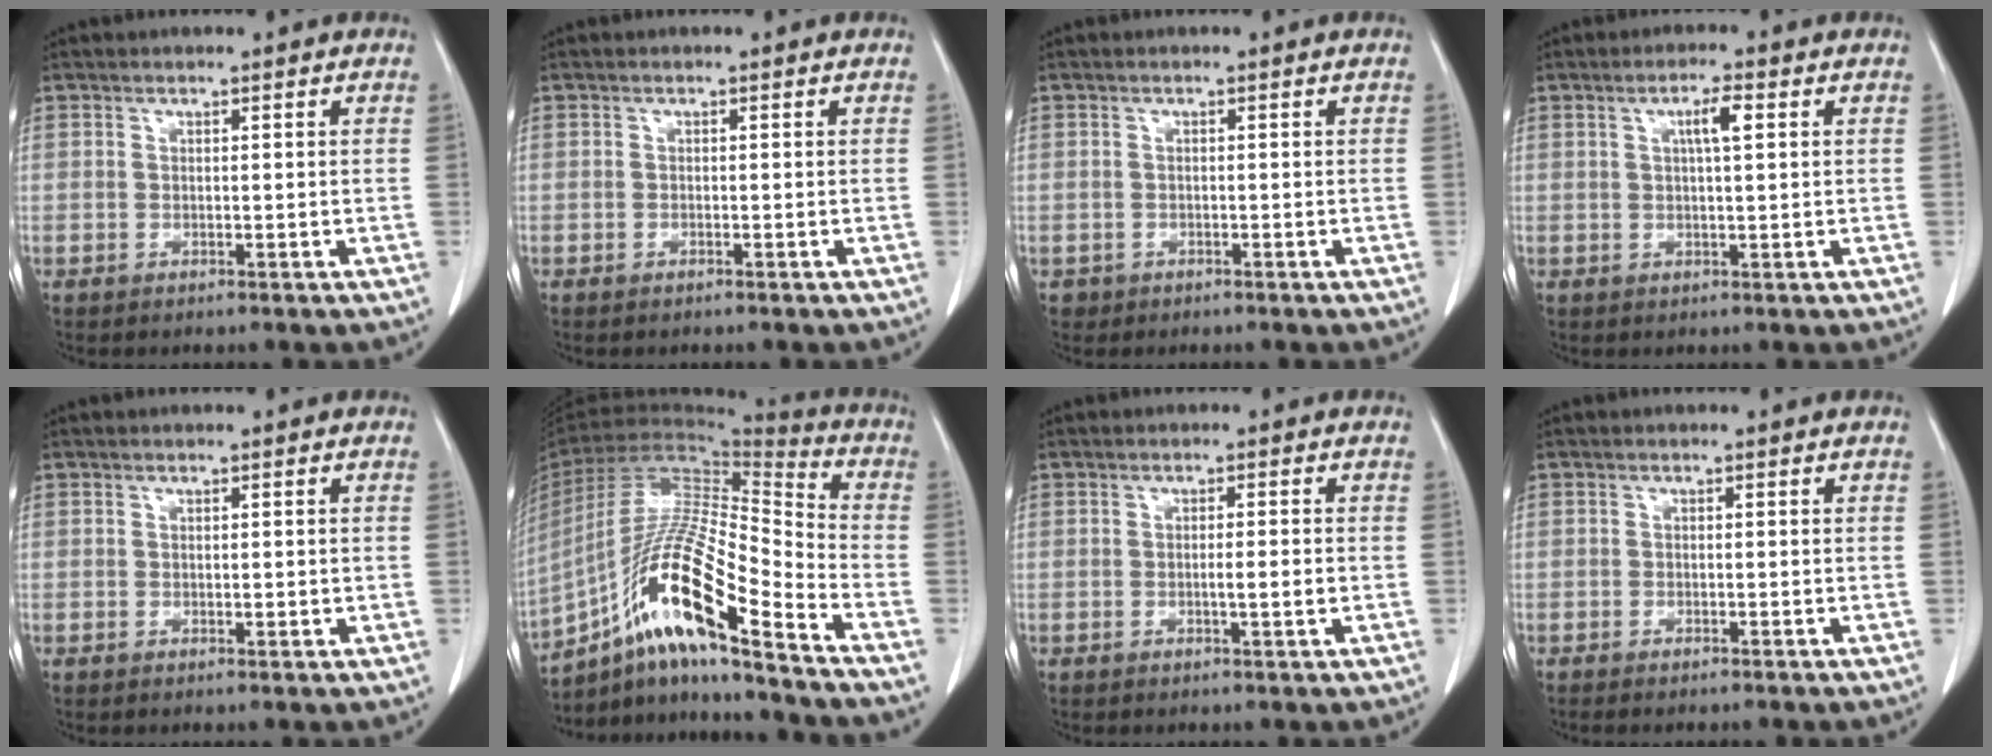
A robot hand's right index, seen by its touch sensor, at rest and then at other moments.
{"total": 0.0}
{"total": 0.9, "force": [-0.5, 0.8, -0.1], "torque": [-0.002, 0.005, -0.008]}
{"total": 3.6, "force": [1.1, 0.4, 3.4], "torque": [-0.059, 0.004, 0.018]}
{"total": 1.0, "force": [0.1, 0.5, 0.9], "torque": [-0.015, -0.004, 0.003]}
{"total": 19.1, "force": [-11.9, 1.5, 14.9], "torque": [-0.310, -0.005, -0.220]}
{"total": 2.4, "force": [-0.4, 0.0, 2.4], "torque": [-0.042, -0.004, -0.007]}
{"total": 0.6, "force": [-0.4, 0.0, 0.4], "torque": [-0.012, 0.000, -0.008]}